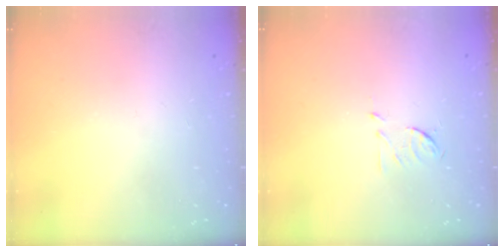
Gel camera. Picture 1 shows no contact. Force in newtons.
{"total": 6.6, "press": 6.5, "slide": 0.9}